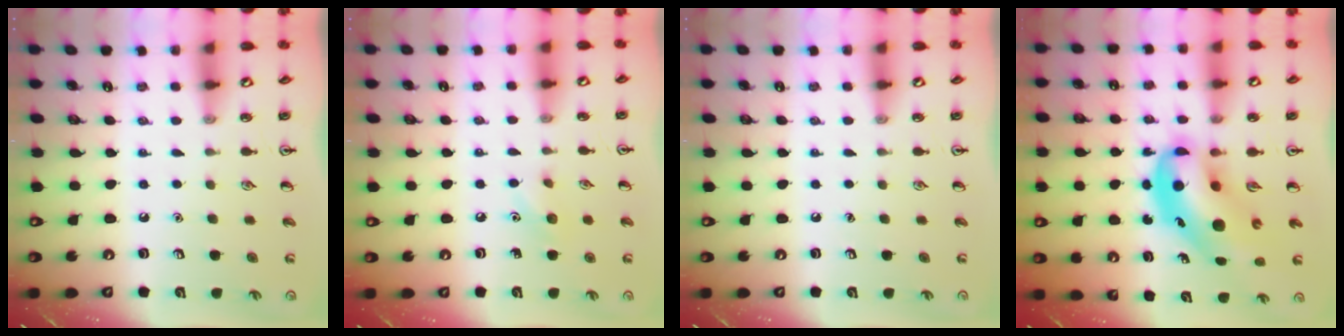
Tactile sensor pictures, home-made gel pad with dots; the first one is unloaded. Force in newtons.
{"total": 6.4, "press": 6.1, "slide": 2.1}
{"total": 0.0}
{"total": 12.3, "press": 11.7, "slide": 3.7}